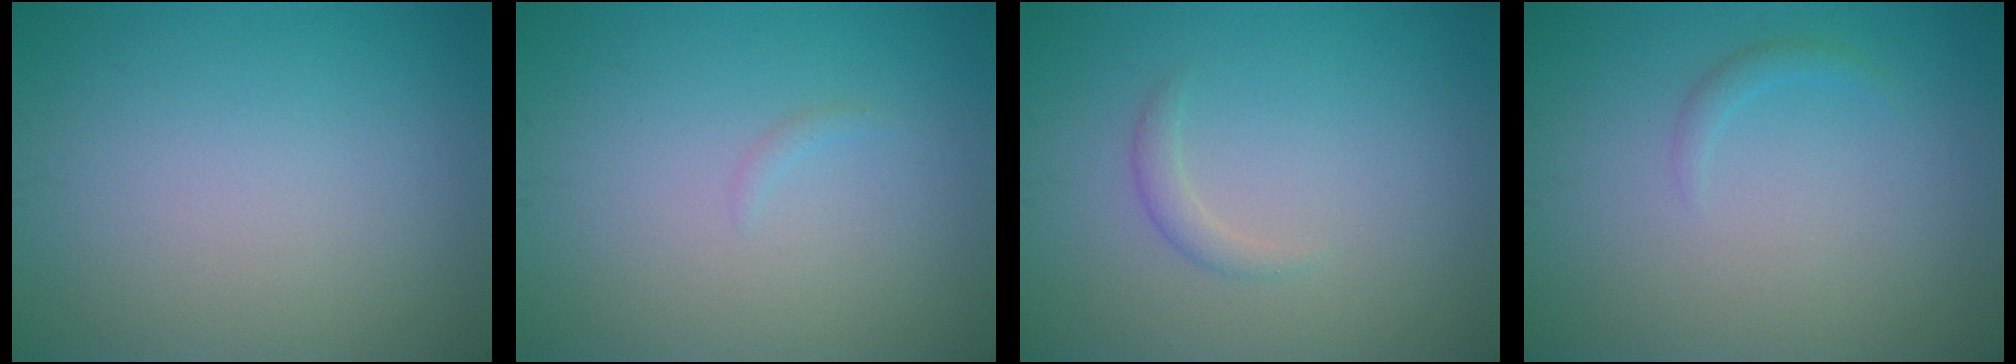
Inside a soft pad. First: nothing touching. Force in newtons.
{"total": 0.5, "press": 0.5, "slide": 0.1}
{"total": 1.1, "press": 1.1, "slide": 0.0}
{"total": 0.9, "press": 0.9, "slide": 0.0}